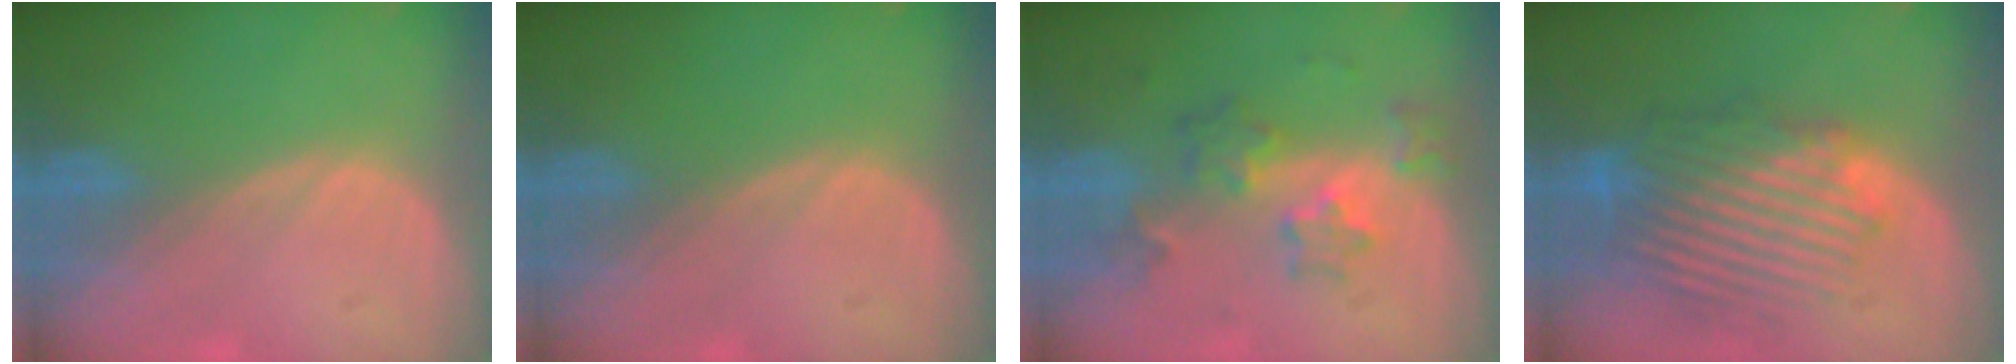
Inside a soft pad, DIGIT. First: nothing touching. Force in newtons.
{"total": 0.0}
{"total": 6.1, "press": 5.6, "slide": 2.5}
{"total": 9.8, "press": 9.1, "slide": 3.5}